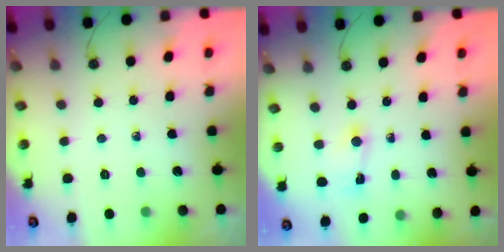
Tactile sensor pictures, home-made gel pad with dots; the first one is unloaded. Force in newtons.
{"total": 2.0, "press": 2.0, "slide": 0.2}